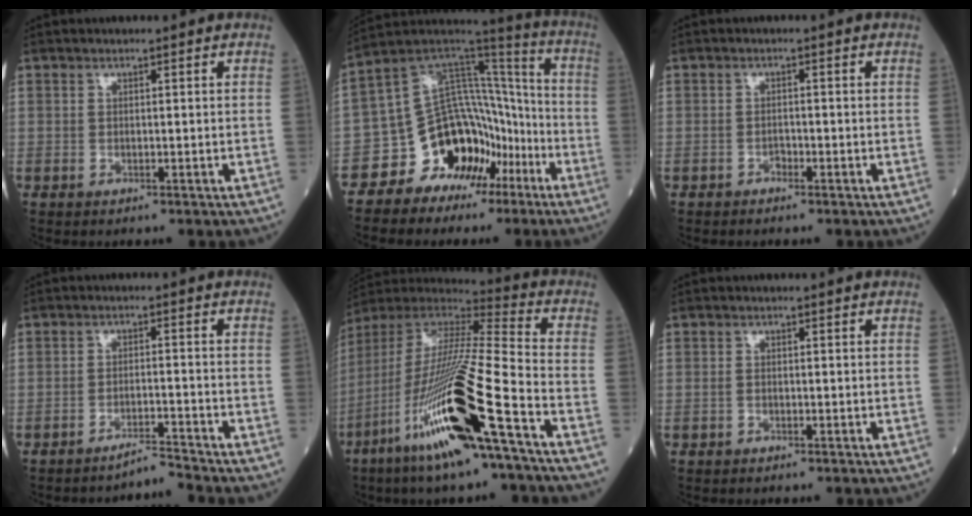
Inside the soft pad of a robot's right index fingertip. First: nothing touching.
{"total": 14.6, "force": [-7.4, 9.5, 8.2], "torque": [-0.141, 0.052, -0.123]}
{"total": 0.9, "force": [-0.6, 0.5, 0.4], "torque": [-0.007, 0.003, -0.012]}
{"total": 3.3, "force": [-3.1, -1.2, 0.0], "torque": [0.007, -0.011, -0.052]}
{"total": 22.6, "force": [-10.2, 1.3, 20.1], "torque": [-0.414, -0.052, -0.197]}
{"total": 0.6, "force": [-0.3, 0.4, 0.2], "torque": [-0.006, 0.002, -0.006]}